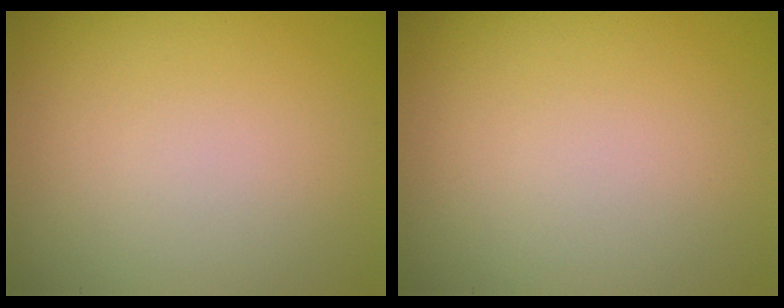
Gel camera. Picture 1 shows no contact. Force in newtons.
{"total": 0.0}